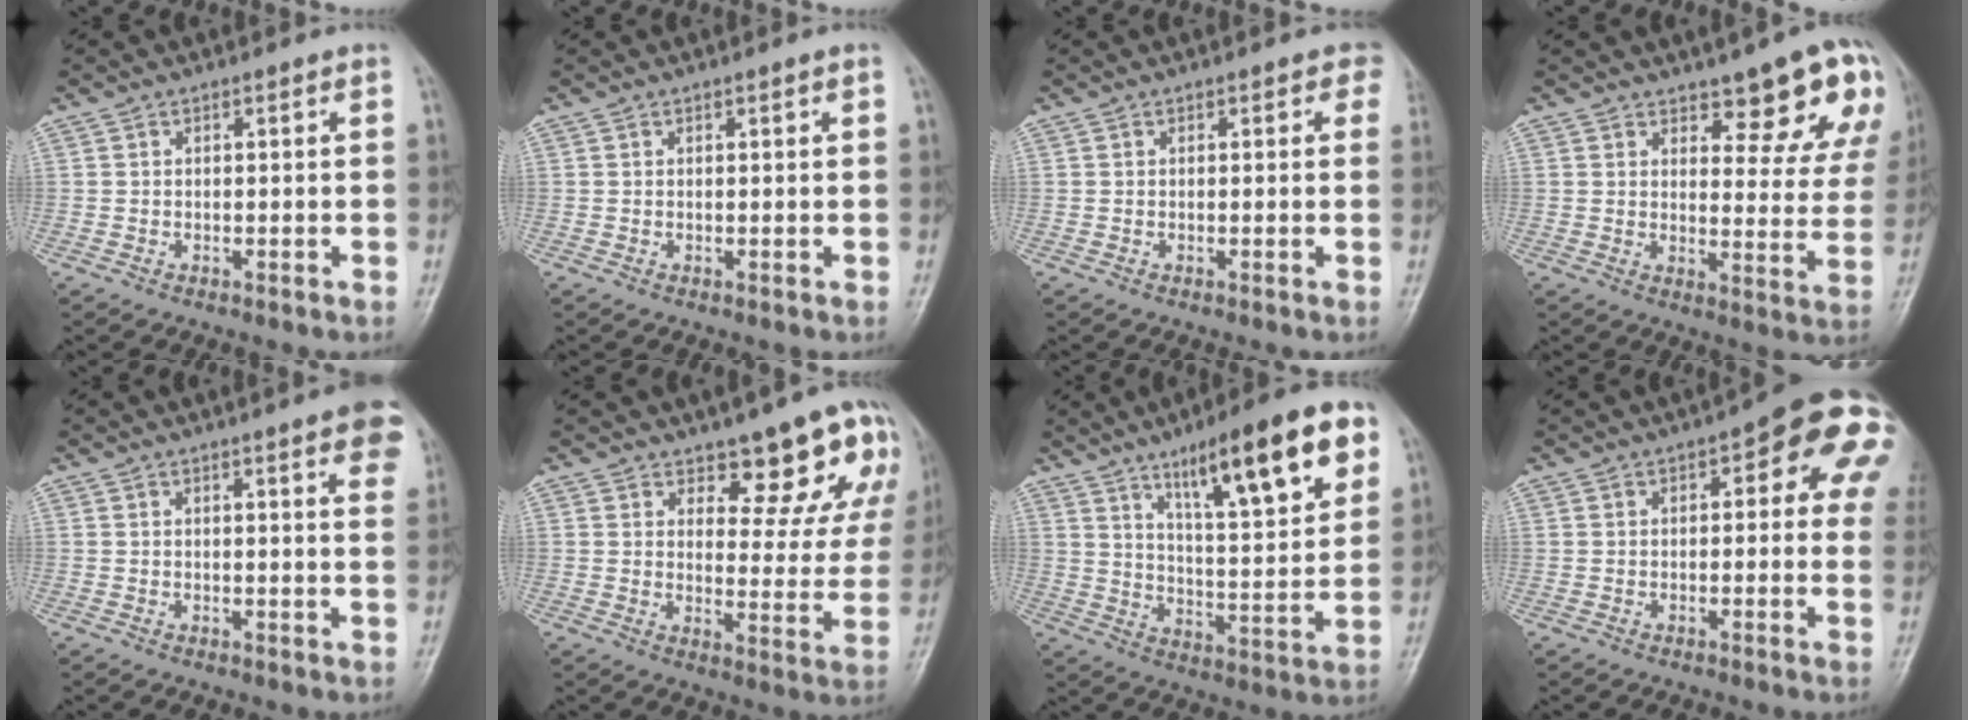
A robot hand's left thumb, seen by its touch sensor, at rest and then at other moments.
{"total": 0.6, "force": [0.3, 0.1, 0.6], "torque": [-0.009, 0.000, 0.004]}
{"total": 2.1, "force": [0.9, 1.3, 1.4], "torque": [0.007, 0.002, 0.004]}
{"total": 12.8, "force": [8.2, 4.5, 8.6], "torque": [-0.058, -0.053, 0.102]}
{"total": 8.6, "force": [4.8, 1.6, 7.0], "torque": [-0.065, -0.008, 0.048]}
{"total": 12.6, "force": [8.6, 5.1, 7.7], "torque": [-0.042, -0.059, 0.109]}
{"total": 20.1, "force": [10.9, 4.4, 16.3], "torque": [-0.219, -0.036, 0.171]}
{"total": 13.2, "force": [4.2, 5.3, 11.3], "torque": [-0.091, 0.007, 0.034]}